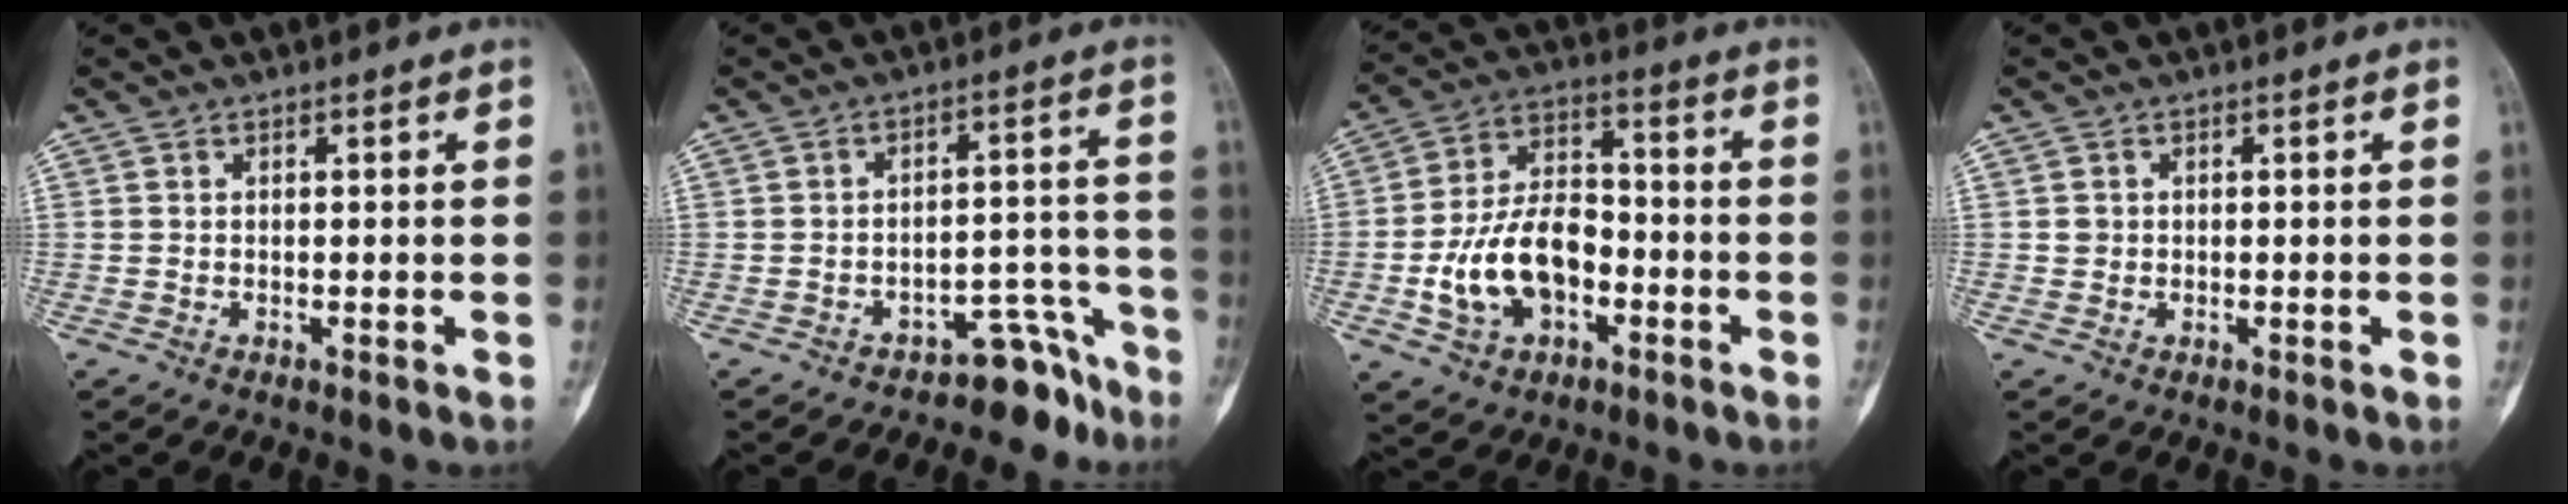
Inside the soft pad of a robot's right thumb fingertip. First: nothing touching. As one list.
[{"total": 6.4, "force": [-5.6, 2.8, 1.4], "torque": [0.019, 0.100, -0.085]}, {"total": 14.5, "force": [-4.0, 9.2, 10.4], "torque": [-0.177, 0.040, -0.071]}, {"total": 1.0, "force": [0.1, 1.0, 0.3], "torque": [-0.002, 0.002, 0.003]}]